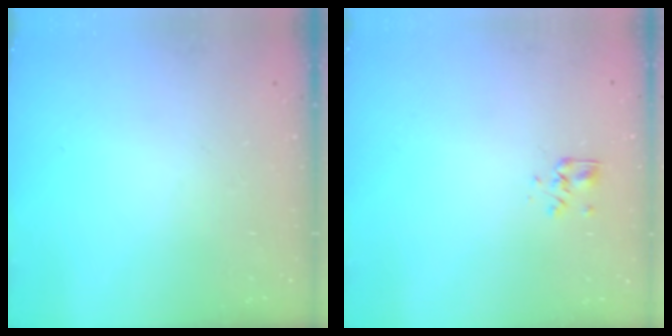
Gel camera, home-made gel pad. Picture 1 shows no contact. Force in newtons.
{"total": 2.7, "press": 2.4, "slide": 1.2}